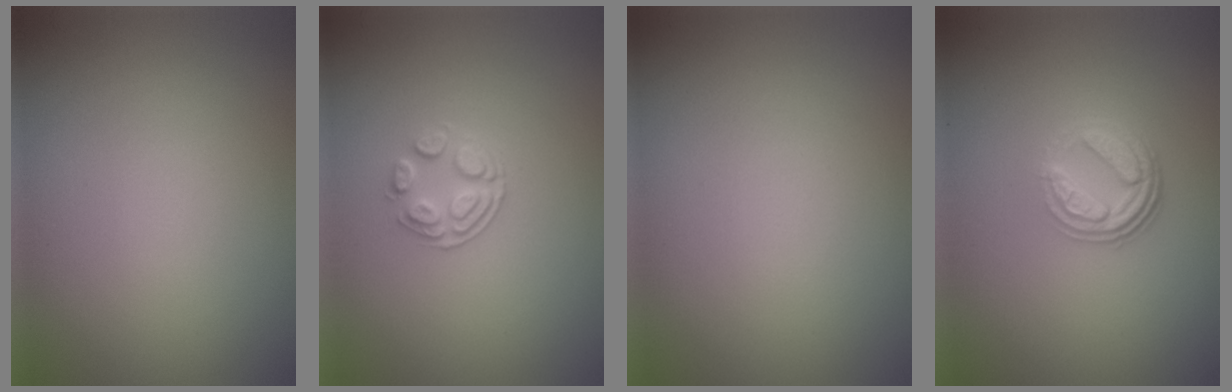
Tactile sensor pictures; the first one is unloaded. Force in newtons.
{"total": 2.1, "press": 1.4, "slide": 1.5}
{"total": 0.0}
{"total": 3.9, "press": 2.8, "slide": 2.7}